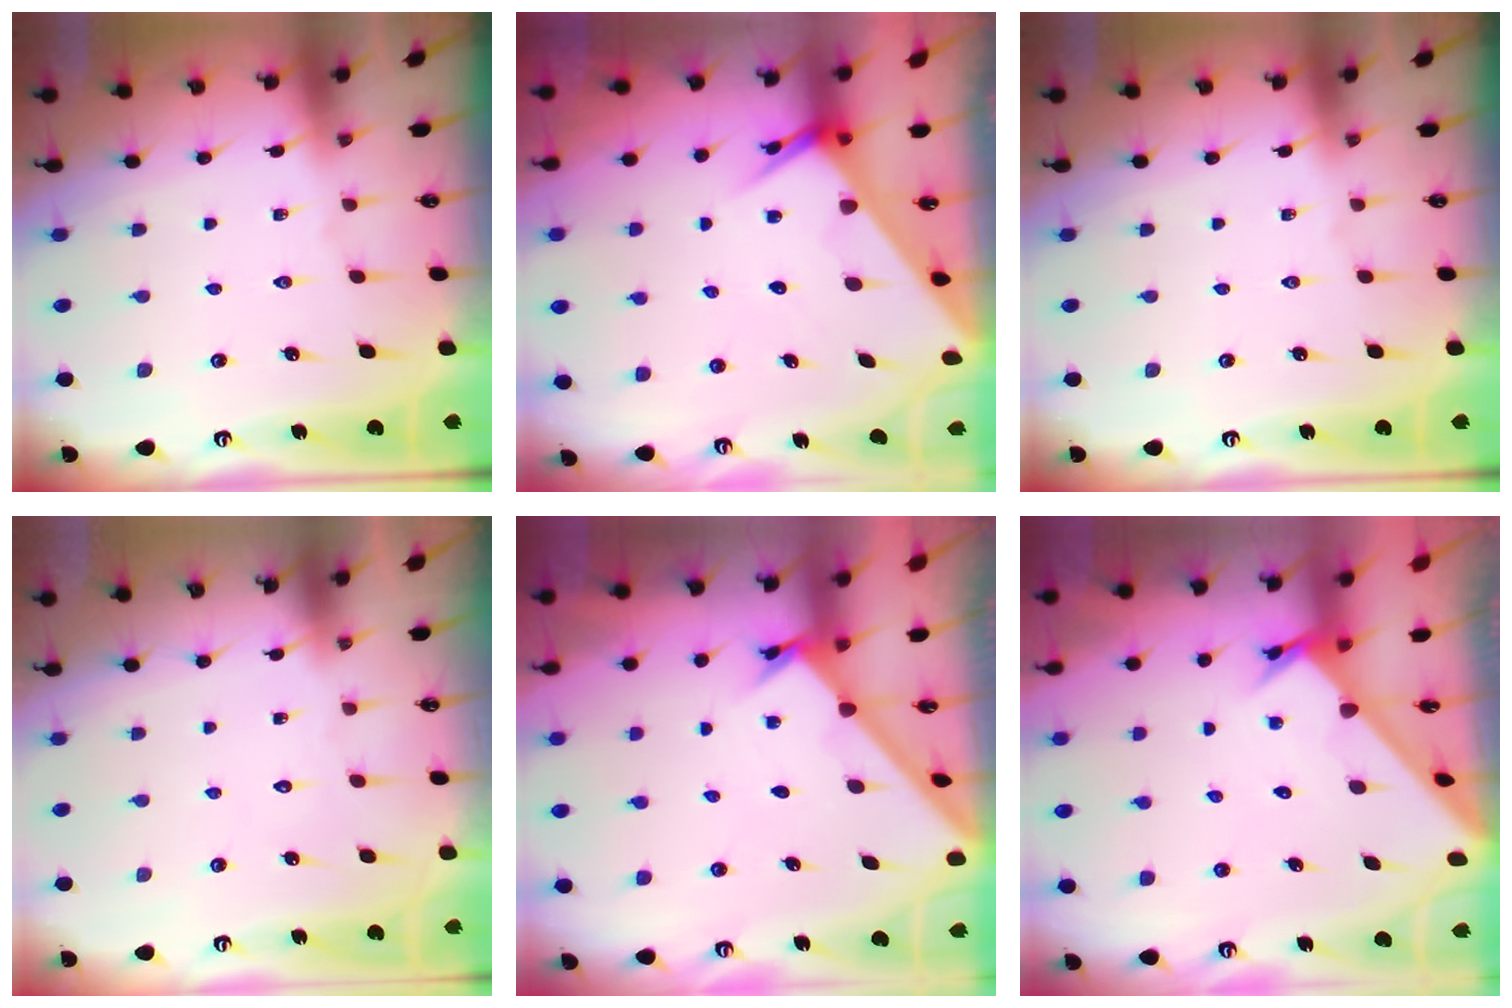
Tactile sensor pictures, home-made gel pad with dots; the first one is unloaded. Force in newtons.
{"total": 5.7, "press": 5.7, "slide": 0.5}
{"total": 0.0}
{"total": 1.6, "press": 1.6, "slide": 0.0}
{"total": 1.7, "press": 1.7, "slide": 0.1}
{"total": 2.8, "press": 2.8, "slide": 0.3}